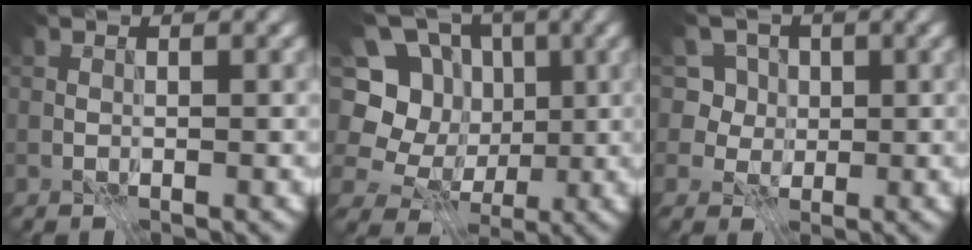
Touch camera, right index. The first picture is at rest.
{"total": 10.3, "force": [1.2, 9.2, 4.4], "torque": [-0.099, 0.039, -0.014]}
{"total": 6.9, "force": [2.9, 5.8, 2.5], "torque": [-0.031, 0.016, 0.028]}